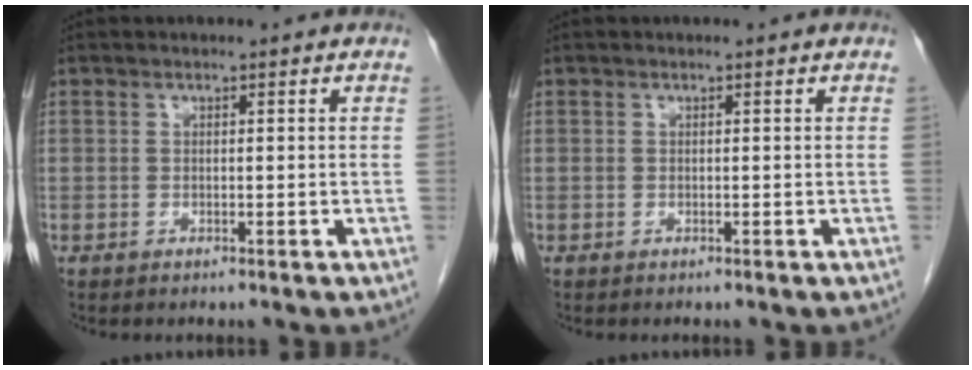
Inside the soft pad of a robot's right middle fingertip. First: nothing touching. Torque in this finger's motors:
{"motor_torque": [0.07, 0.07, -0.04, -0.01]}